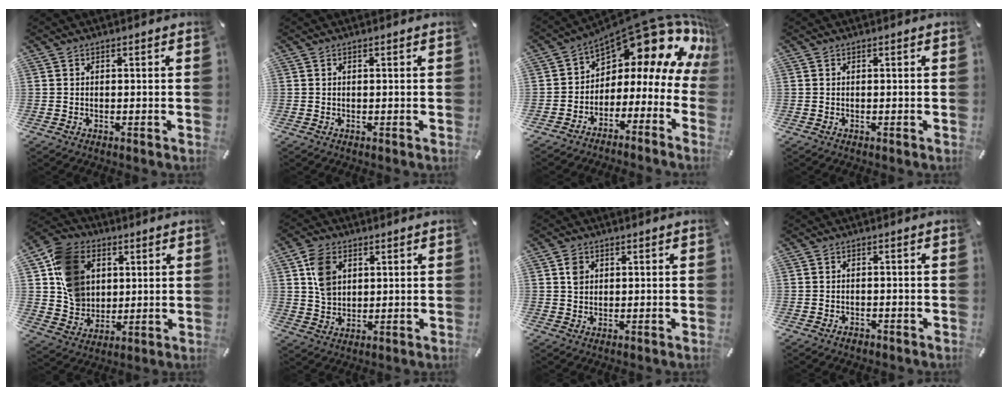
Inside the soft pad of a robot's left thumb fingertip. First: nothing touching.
{"total": 0.0}
{"total": 13.8, "force": [9.5, 6.1, 7.9], "torque": [-0.120, -0.082, 0.153]}
{"total": 0.0}
{"total": 14.1, "force": [3.9, 11.9, 6.4], "torque": [-0.135, -0.003, 0.080]}
{"total": 7.4, "force": [2.7, 5.8, 3.6], "torque": [-0.078, 0.006, 0.049]}
{"total": 2.5, "force": [0.8, 2.3, 0.8], "torque": [-0.005, 0.000, 0.009]}
{"total": 1.3, "force": [-0.9, 0.8, 0.3], "torque": [-0.008, 0.004, -0.021]}